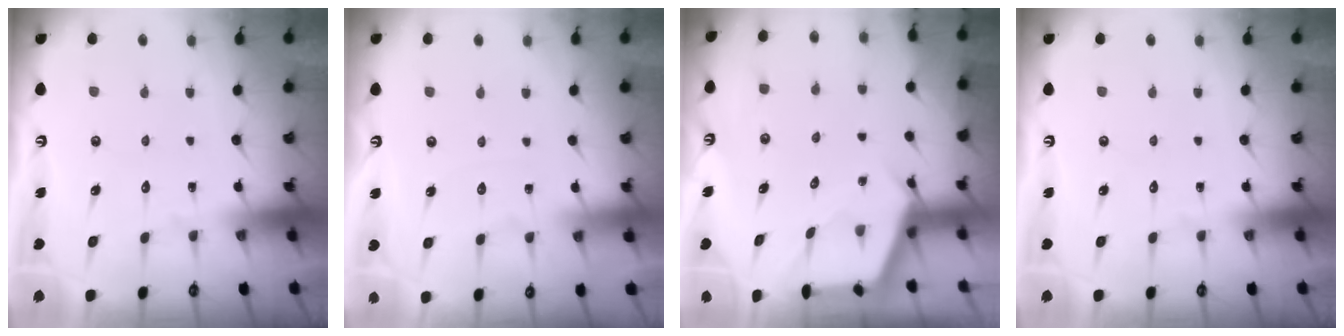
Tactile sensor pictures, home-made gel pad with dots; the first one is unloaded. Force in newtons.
{"total": 1.6, "press": 1.5, "slide": 0.3}
{"total": 2.7, "press": 2.7, "slide": 0.3}
{"total": 0.0}